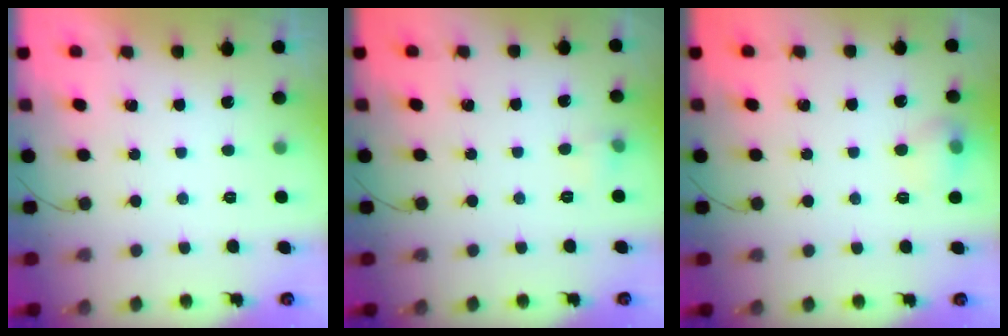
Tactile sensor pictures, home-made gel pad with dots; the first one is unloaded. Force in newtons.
{"total": 3.7, "press": 3.6, "slide": 1.1}
{"total": 7.6, "press": 7.6, "slide": 0.9}